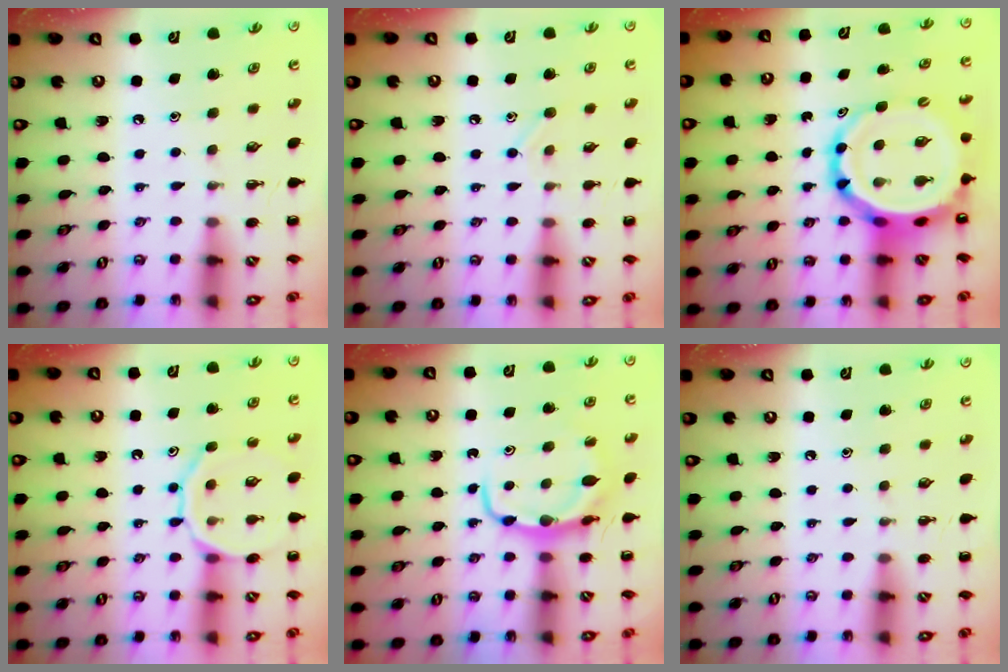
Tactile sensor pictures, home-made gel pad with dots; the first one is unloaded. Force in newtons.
{"total": 6.1, "press": 5.9, "slide": 1.7}
{"total": 11.7, "press": 11.2, "slide": 3.3}
{"total": 11.8, "press": 11.7, "slide": 1.3}
{"total": 6.6, "press": 6.5, "slide": 0.8}
{"total": 0.0}